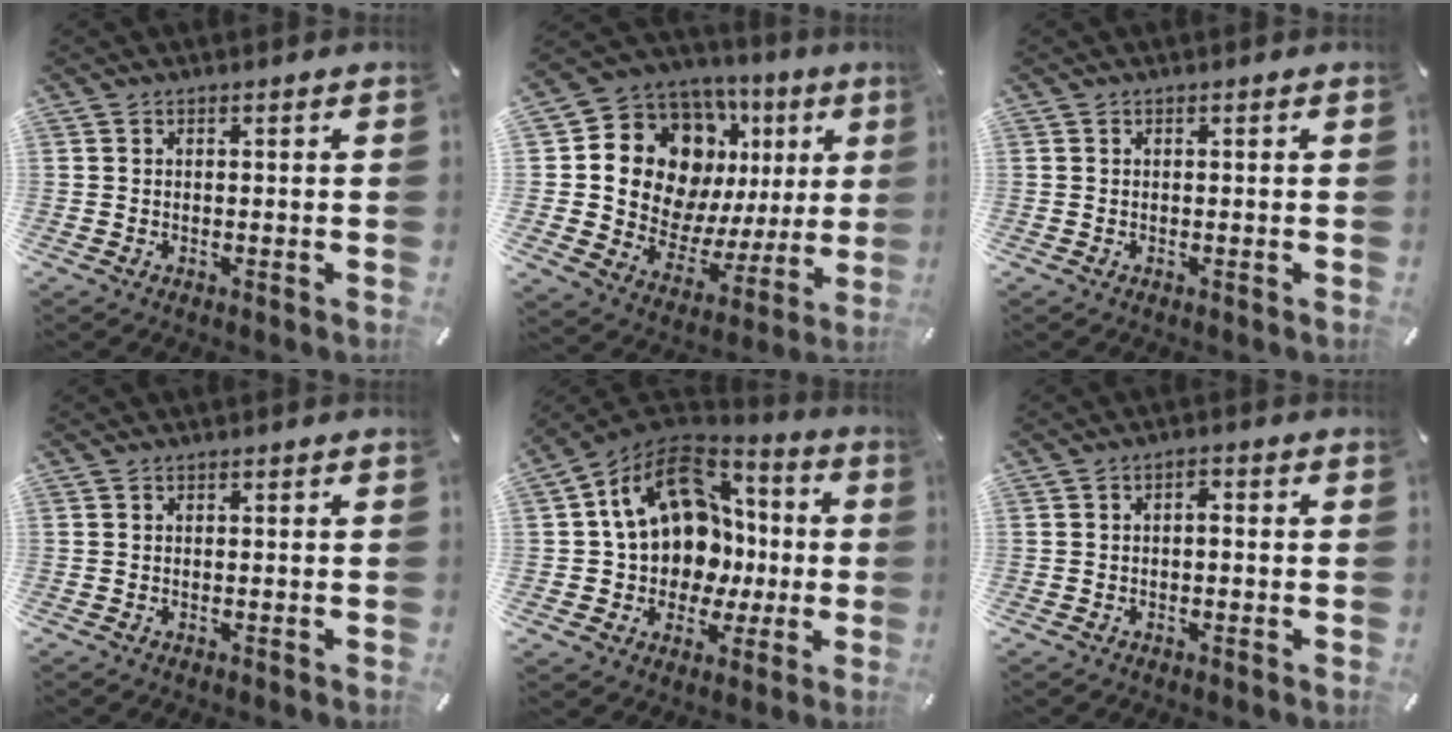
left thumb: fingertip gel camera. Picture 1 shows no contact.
{"total": 17.6, "force": [8.1, 12.6, 9.3], "torque": [-0.153, -0.061, 0.157]}
{"total": 0.0}
{"total": 0.0}
{"total": 18.8, "force": [3.7, 14.8, 10.9], "torque": [-0.196, -0.017, 0.072]}
{"total": 1.9, "force": [-0.2, 1.1, 1.5], "torque": [-0.023, 0.003, -0.008]}